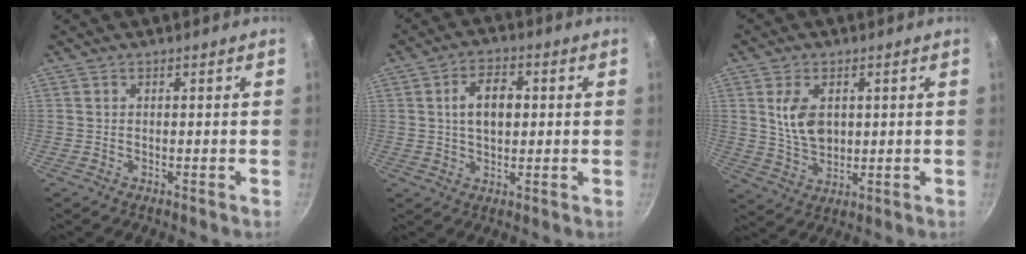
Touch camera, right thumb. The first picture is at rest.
{"total": 7.6, "force": [1.0, 4.6, 5.9], "torque": [-0.083, 0.009, 0.013]}
{"total": 8.0, "force": [1.7, 5.2, 5.8], "torque": [-0.094, -0.016, 0.040]}